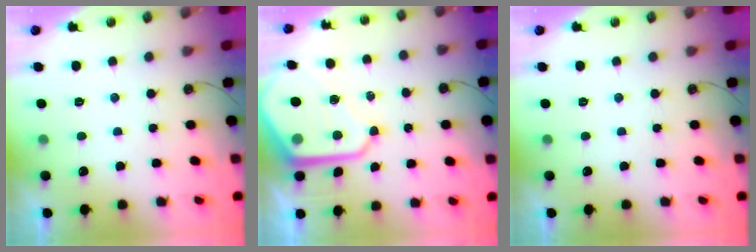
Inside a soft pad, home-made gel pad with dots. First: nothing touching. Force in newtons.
{"total": 15.0, "press": 14.9, "slide": 1.3}
{"total": 0.0}